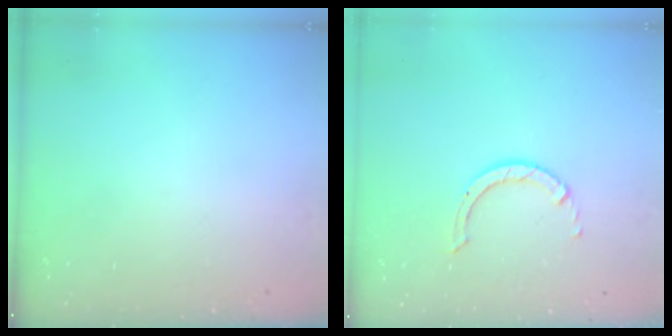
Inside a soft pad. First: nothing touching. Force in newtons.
{"total": 3.5, "press": 3.5, "slide": 0.5}